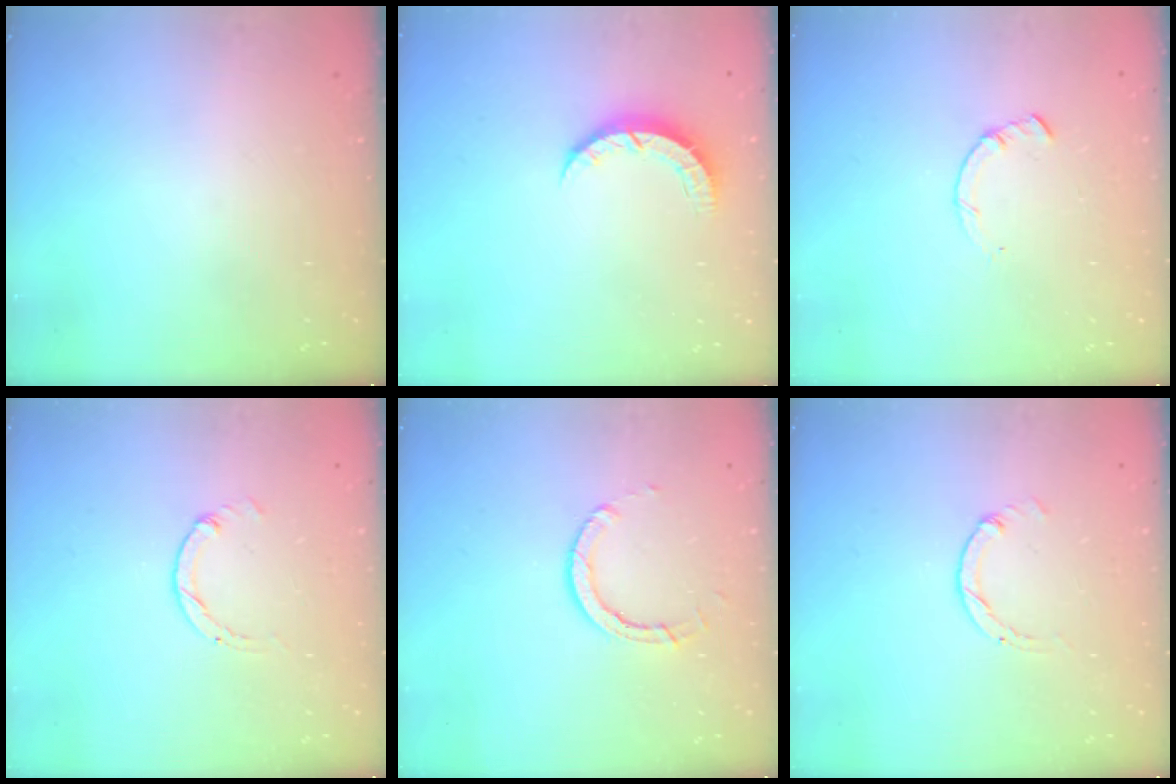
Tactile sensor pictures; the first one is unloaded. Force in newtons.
{"total": 4.4, "press": 4.4, "slide": 0.5}
{"total": 1.4, "press": 1.4, "slide": 0.2}
{"total": 0.0}
{"total": 5.4, "press": 5.4, "slide": 0.5}
{"total": 0.0}